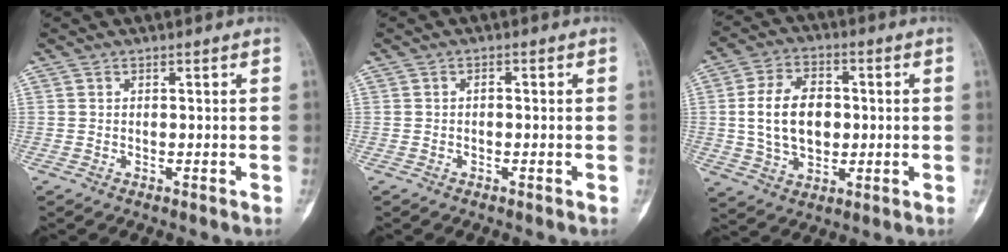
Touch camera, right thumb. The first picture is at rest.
{"total": 1.1, "force": [-0.2, 0.7, 0.8], "torque": [-0.007, 0.005, -0.007]}
{"total": 12.5, "force": [0.5, 8.5, 9.2], "torque": [-0.145, 0.008, 0.011]}